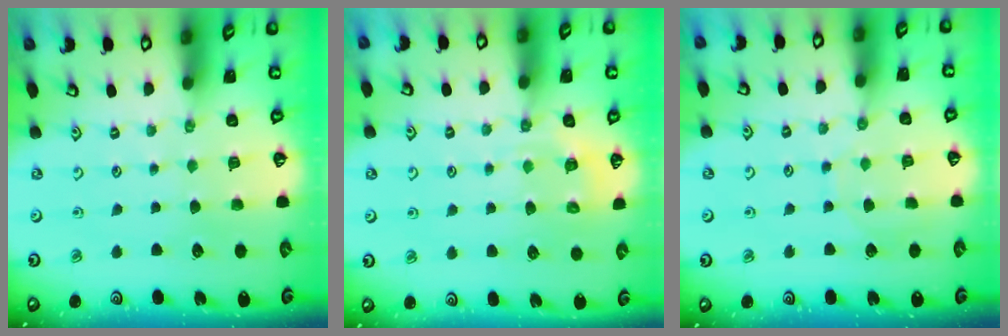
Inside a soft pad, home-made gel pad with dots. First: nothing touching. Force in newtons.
{"total": 5.9, "press": 5.8, "slide": 1.1}
{"total": 5.8, "press": 5.8, "slide": 0.6}